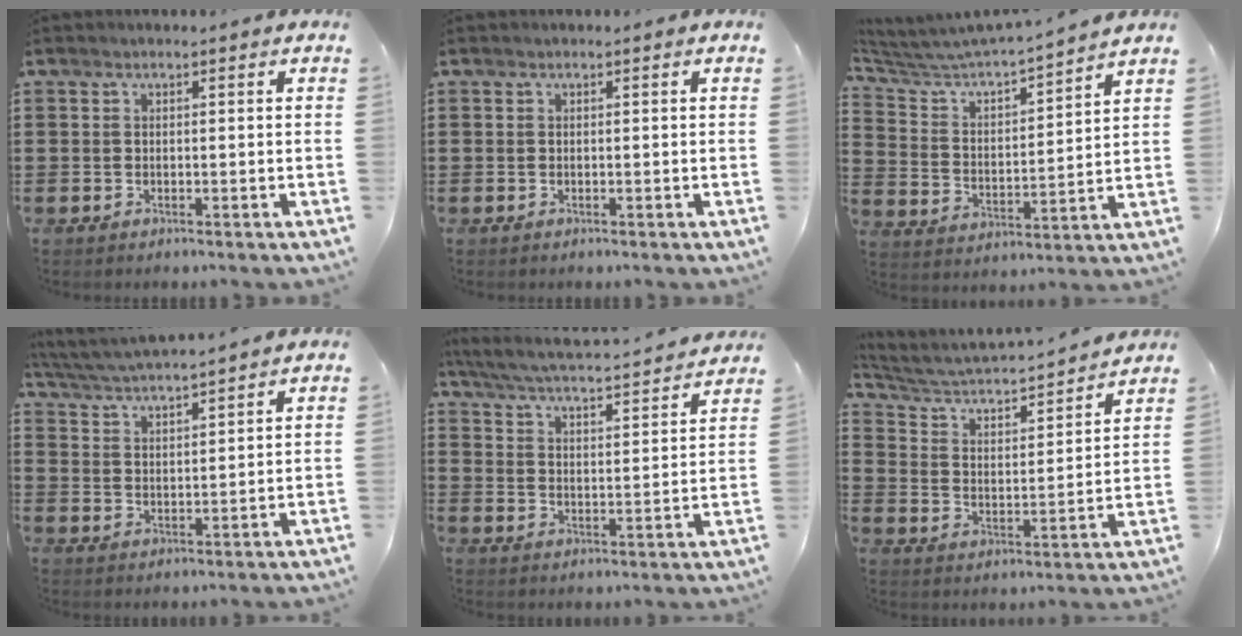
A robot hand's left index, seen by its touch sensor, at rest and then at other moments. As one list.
[{"total": 0.0}, {"total": 4.6, "force": [4.4, 0.6, 1.1], "torque": [-0.049, -0.037, 0.066]}, {"total": 4.4, "force": [4.3, -0.4, 0.9], "torque": [-0.038, -0.029, 0.072]}, {"total": 3.7, "force": [3.4, -0.1, 1.4], "torque": [-0.049, -0.032, 0.048]}, {"total": 3.6, "force": [3.4, 0.5, 1.1], "torque": [-0.045, -0.035, 0.045]}]